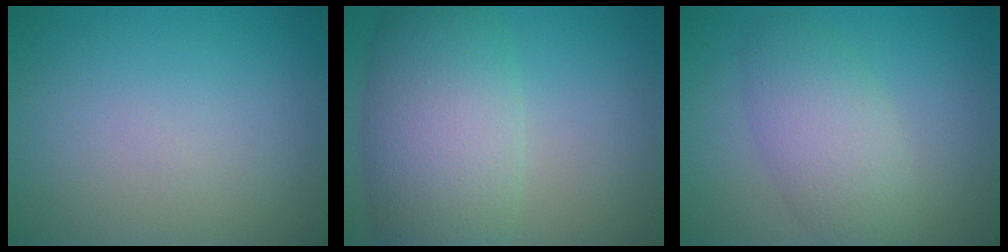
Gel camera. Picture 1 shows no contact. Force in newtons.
{"total": 8.6, "press": 8.6, "slide": 0.6}
{"total": 4.6, "press": 4.6, "slide": 0.2}